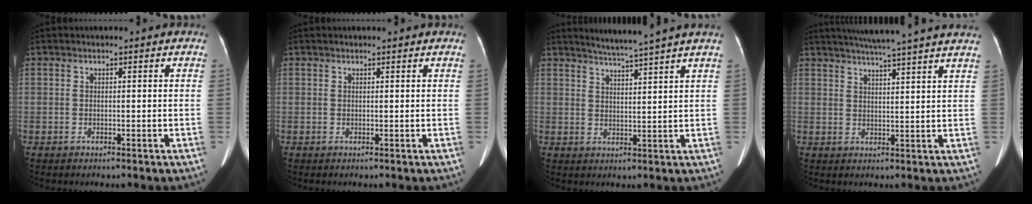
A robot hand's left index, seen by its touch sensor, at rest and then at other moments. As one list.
[{"total": 1.3, "force": [1.2, 0.0, 0.5], "torque": [-0.008, 0.009, 0.014]}, {"total": 6.9, "force": [6.1, -1.7, 2.8], "torque": [-0.047, 0.003, 0.087]}, {"total": 15.5, "force": [13.6, -1.0, 7.5], "torque": [-0.125, 0.005, 0.171]}]